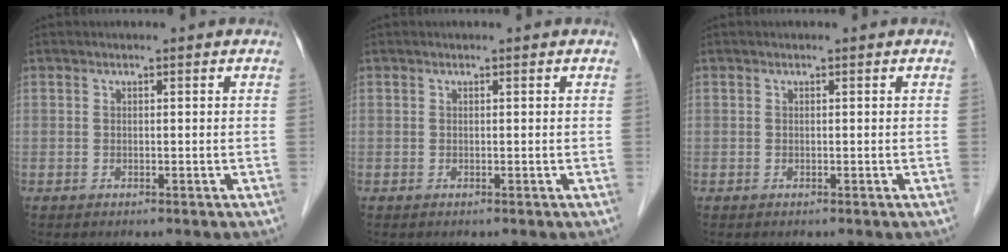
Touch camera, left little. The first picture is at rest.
{"total": 0.0}
{"total": 0.0}